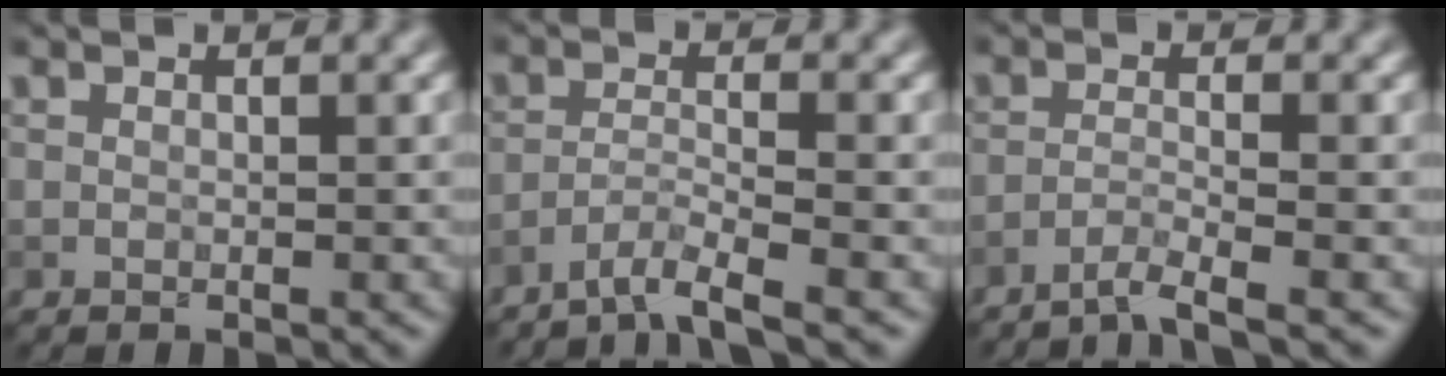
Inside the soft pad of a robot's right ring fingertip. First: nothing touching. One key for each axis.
{"total": 3.2, "fx": -2.5, "fy": 0.2, "fz": 1.9, "tx": -0.033, "ty": 0.003, "tz": -0.060}
{"total": 2.2, "fx": -1.8, "fy": 0.0, "fz": 1.4, "tx": -0.022, "ty": 0.001, "tz": -0.048}